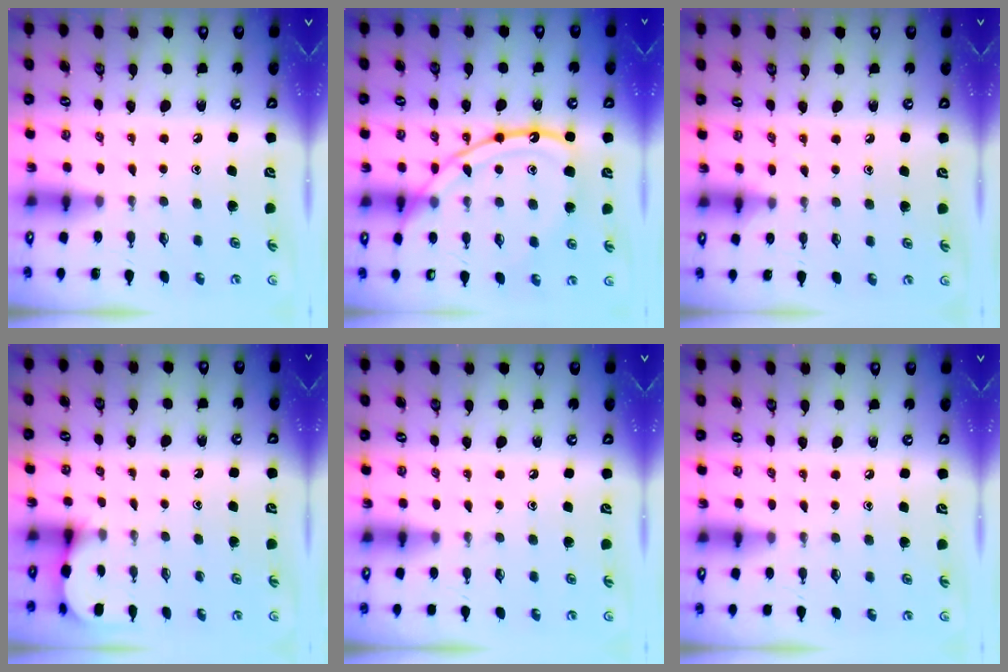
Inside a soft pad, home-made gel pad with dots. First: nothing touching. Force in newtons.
{"total": 16.3, "press": 16.3, "slide": 1.5}
{"total": 4.6, "press": 4.5, "slide": 0.6}
{"total": 1.3, "press": 1.3, "slide": 0.1}
{"total": 2.2, "press": 2.2, "slide": 0.3}
{"total": 2.9, "press": 2.8, "slide": 0.4}